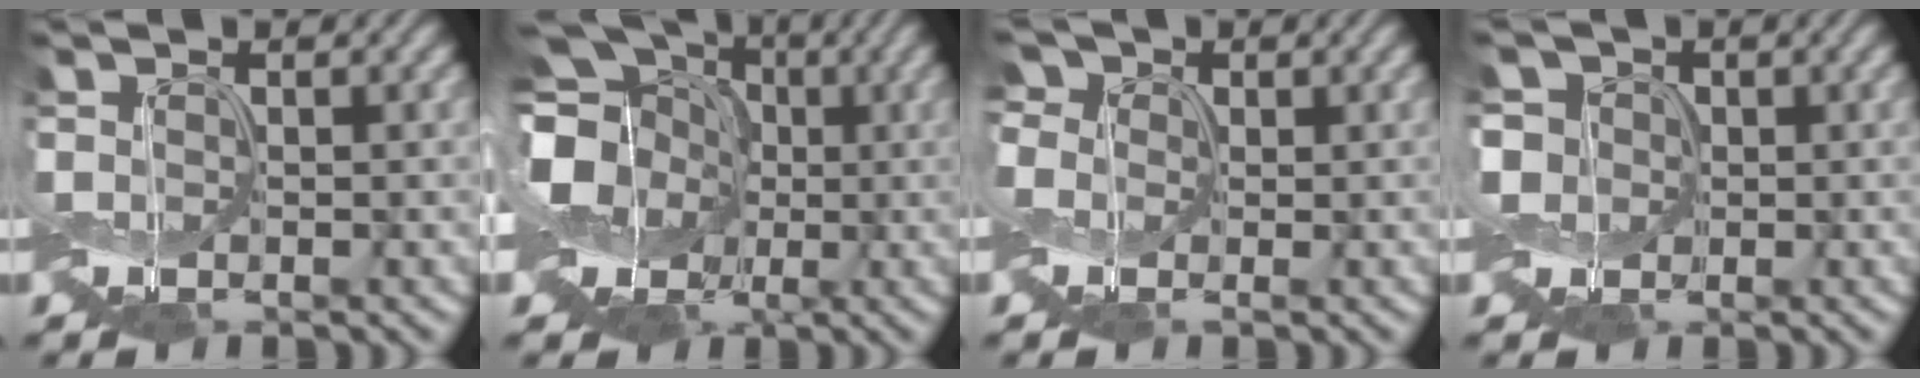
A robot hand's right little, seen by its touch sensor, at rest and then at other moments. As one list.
[{"total": 13.6, "force": [1.1, 11.7, 6.8], "torque": [-0.159, 0.017, -0.020]}, {"total": 4.1, "force": [2.2, 3.0, 1.7], "torque": [-0.058, 0.010, 0.027]}, {"total": 3.5, "force": [0.6, 3.0, 1.6], "torque": [-0.057, 0.023, -0.007]}]